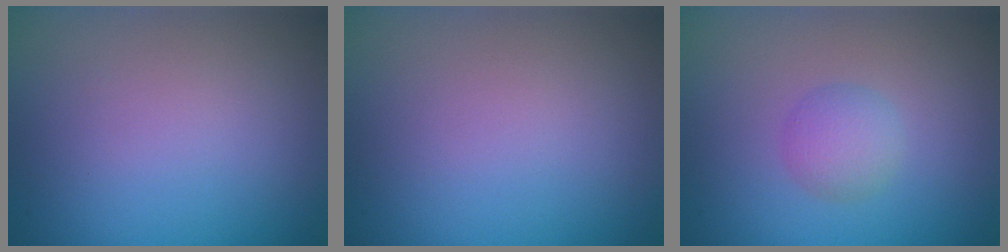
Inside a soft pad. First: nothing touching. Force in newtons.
{"total": 0.0}
{"total": 2.1, "press": 2.1, "slide": 0.1}